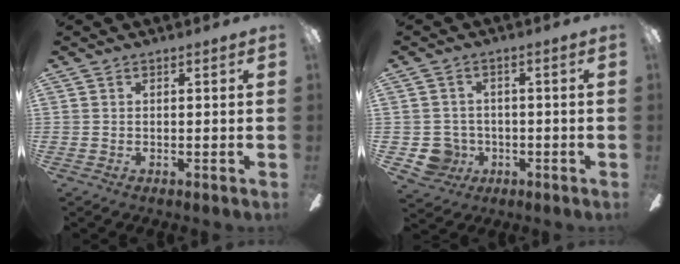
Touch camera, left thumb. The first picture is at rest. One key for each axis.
{"total": 5.6, "fx": -0.9, "fy": 5.4, "fz": 0.9, "tx": -0.041, "ty": 0.002, "tz": -0.015}